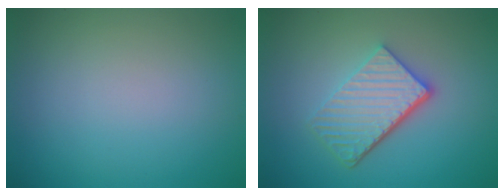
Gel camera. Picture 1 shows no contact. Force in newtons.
{"total": 4.9, "press": 3.6, "slide": 3.3}